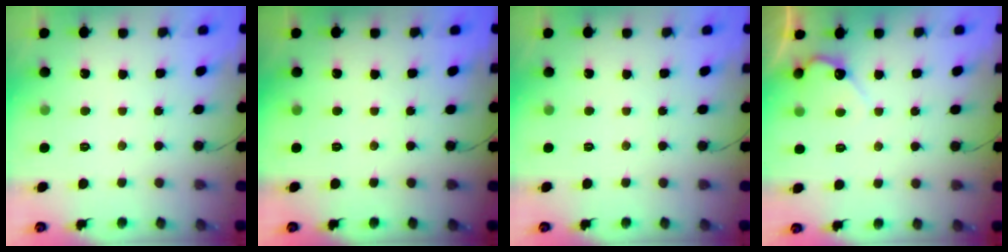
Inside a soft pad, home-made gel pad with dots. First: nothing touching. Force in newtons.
{"total": 0.0}
{"total": 0.0}
{"total": 5.0, "press": 5.0, "slide": 0.2}